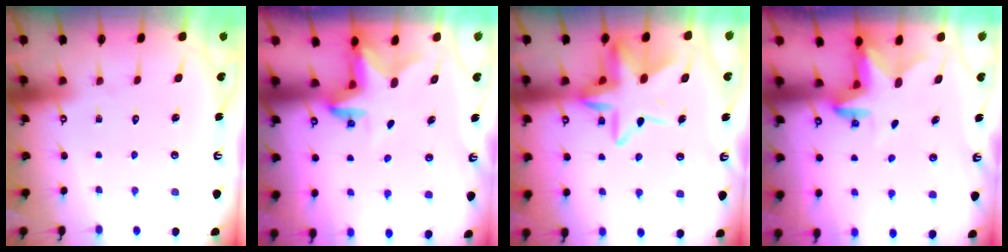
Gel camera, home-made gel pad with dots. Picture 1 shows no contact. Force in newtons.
{"total": 2.6, "press": 2.6, "slide": 0.4}
{"total": 15.6, "press": 15.5, "slide": 1.7}
{"total": 2.6, "press": 2.6, "slide": 0.5}